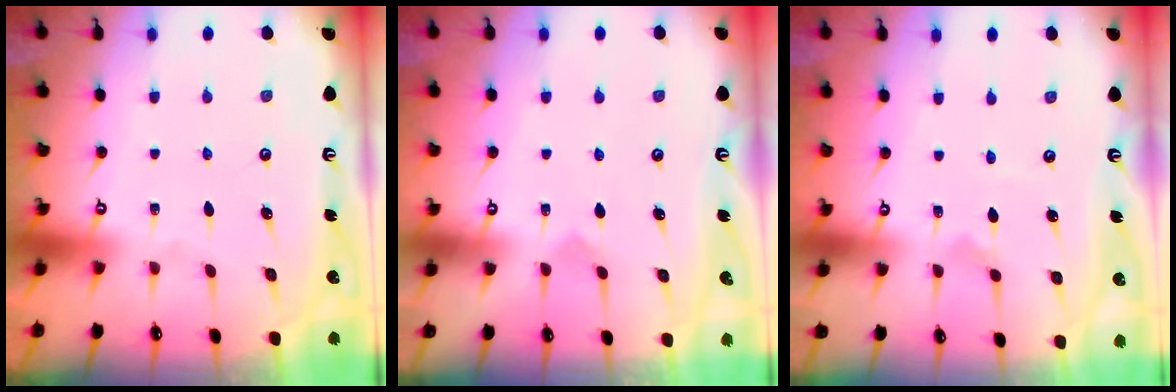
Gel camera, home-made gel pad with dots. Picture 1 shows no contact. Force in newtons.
{"total": 2.8, "press": 2.8, "slide": 0.3}
{"total": 0.6, "press": 0.6, "slide": 0.0}